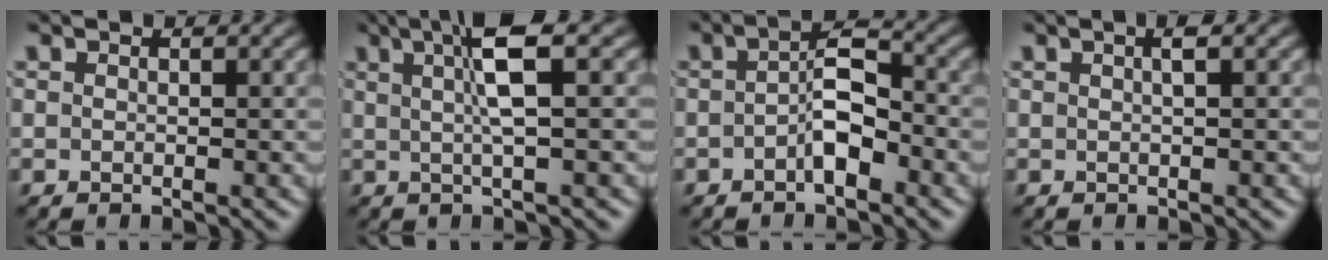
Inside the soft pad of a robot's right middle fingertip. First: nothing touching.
{"total": 4.8, "force": [1.4, 0.7, 4.5], "torque": [-0.083, 0.008, 0.024]}
{"total": 3.6, "force": [-1.3, 1.3, 3.1], "torque": [-0.052, 0.010, -0.029]}
{"total": 1.2, "force": [0.4, 0.2, 1.1], "torque": [-0.018, 0.007, 0.006]}